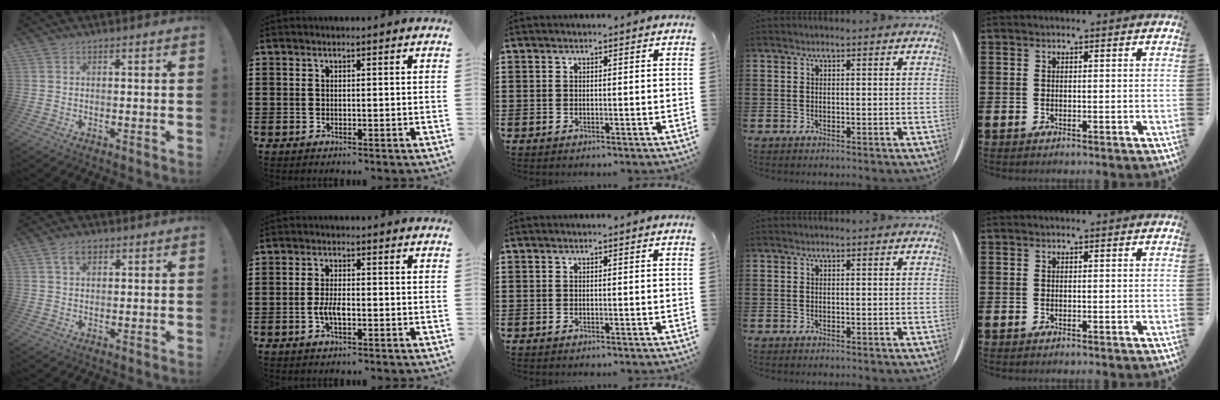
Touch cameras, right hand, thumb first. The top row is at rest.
{"thumb": {"total": 4.5, "force": [2.3, 2.7, 2.8], "torque": [-0.049, 0.001, 0.042]}, "index": {"total": 2.8, "force": [-1.0, 1.0, 2.4], "torque": [-0.059, -0.004, -0.023]}}